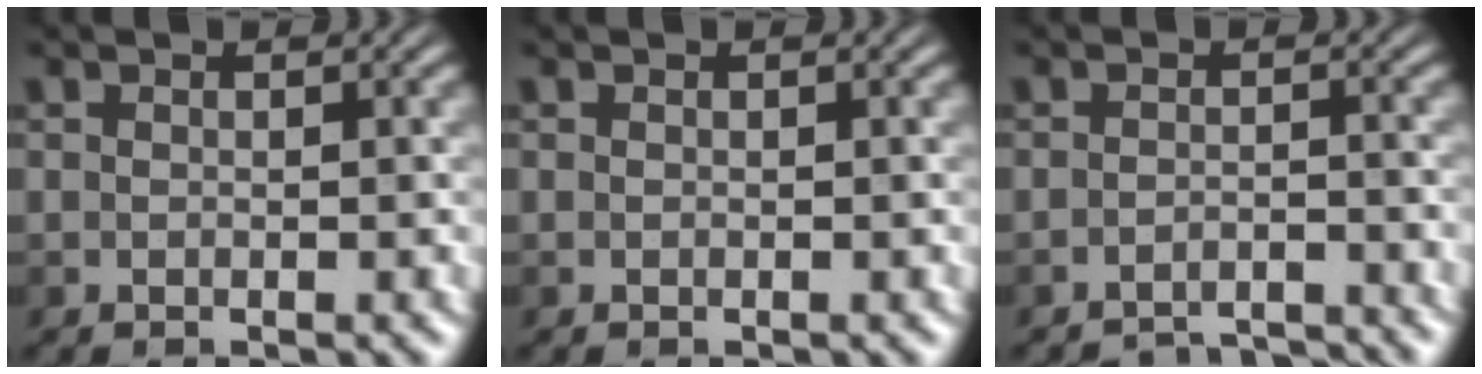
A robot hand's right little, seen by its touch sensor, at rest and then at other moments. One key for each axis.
{"total": 0.0}
{"total": 3.1, "fx": -3.1, "fy": -0.3, "fz": -0.1, "tx": 0.009, "ty": -0.001, "tz": -0.058}